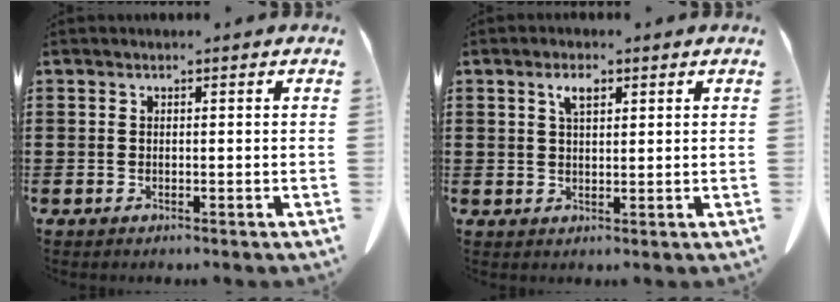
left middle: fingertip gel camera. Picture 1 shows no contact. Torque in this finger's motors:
{"motor_torque": [1.15, 0.99, 0.31, 0.08]}